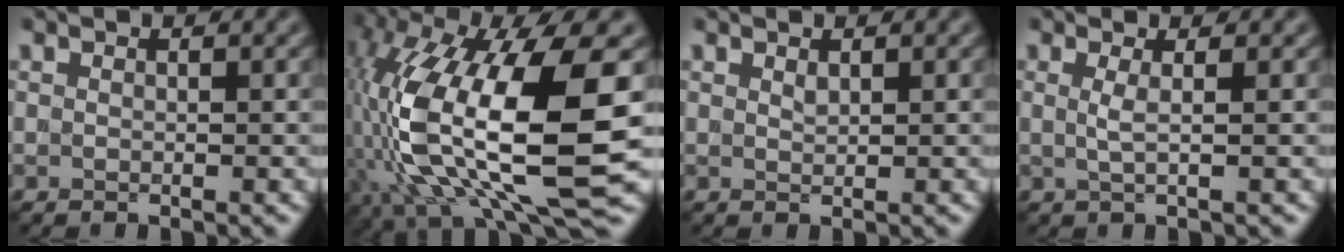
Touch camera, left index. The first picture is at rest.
{"total": 15.5, "force": [-1.1, 5.8, 14.4], "torque": [-0.282, -0.005, -0.019]}
{"total": 0.6, "force": [0.4, 0.2, 0.3], "torque": [-0.010, -0.002, 0.011]}
{"total": 1.5, "force": [0.2, 0.4, 1.4], "torque": [-0.027, -0.003, -0.001]}